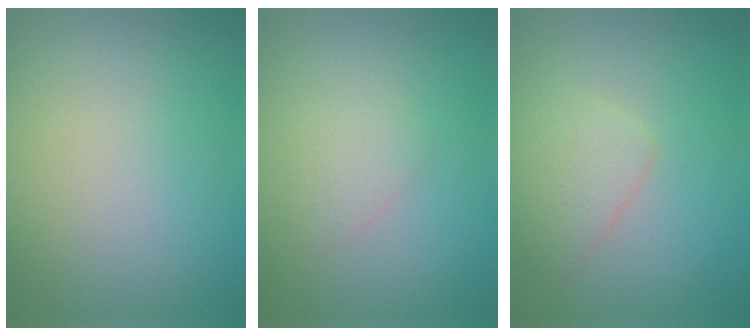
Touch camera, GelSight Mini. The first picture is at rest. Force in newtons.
{"total": 1.6, "press": 1.6, "slide": 0.0}
{"total": 2.5, "press": 2.5, "slide": 0.2}